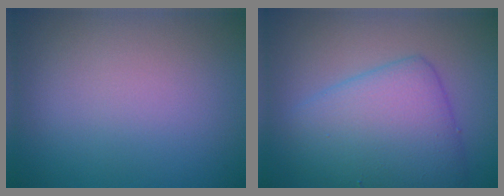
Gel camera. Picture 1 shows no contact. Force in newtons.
{"total": 6.7, "press": 6.7, "slide": 0.1}